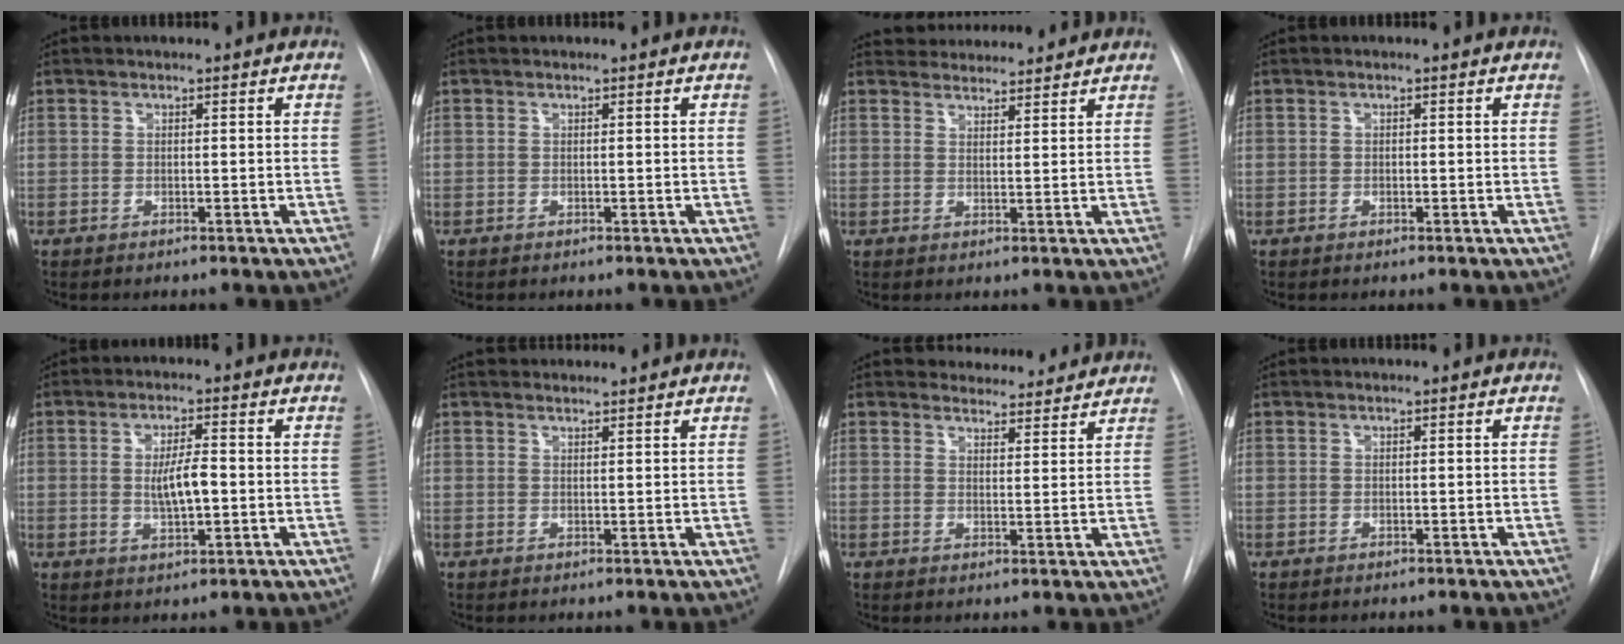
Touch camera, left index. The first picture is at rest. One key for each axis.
{"total": 0.0}
{"total": 7.1, "fx": 6.8, "fy": 1.6, "fz": 1.0, "tx": -0.011, "ty": 0.019, "tz": 0.089}
{"total": 0.6, "fx": -0.5, "fy": 0.3, "fz": 0.2, "tx": -0.001, "ty": -0.003, "tz": -0.010}
{"total": 5.1, "fx": -0.6, "fy": 1.4, "fz": 4.8, "tx": -0.088, "ty": -0.004, "tz": -0.009}
{"total": 5.1, "fx": 4.9, "fy": 0.8, "fz": 1.2, "tx": -0.012, "ty": 0.030, "tz": 0.059}
{"total": 7.1, "fx": 6.8, "fy": 2.0, "fz": 0.5, "tx": 0.006, "ty": -0.003, "tz": 0.072}
{"total": 0.0}